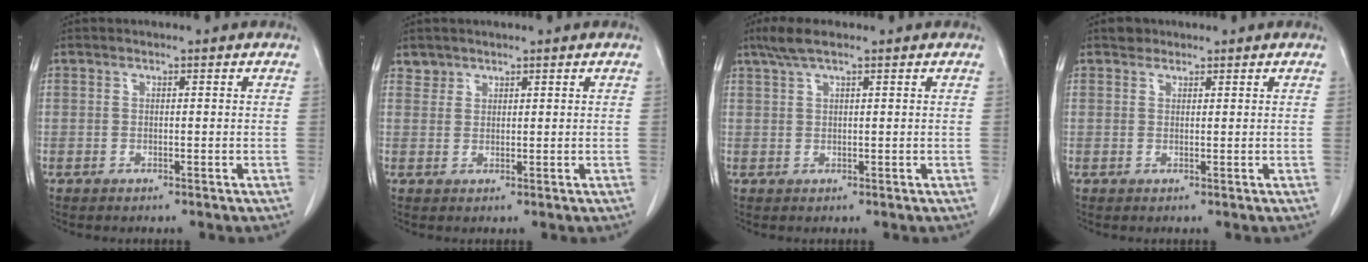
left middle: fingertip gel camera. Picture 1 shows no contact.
{"total": 2.6, "force": [2.2, 1.3, -0.6], "torque": [0.018, 0.006, 0.040]}
{"total": 3.6, "force": [2.6, 0.5, 2.5], "torque": [-0.059, 0.016, 0.052]}
{"total": 1.2, "force": [0.9, 0.8, 0.1], "torque": [0.001, 0.002, 0.012]}